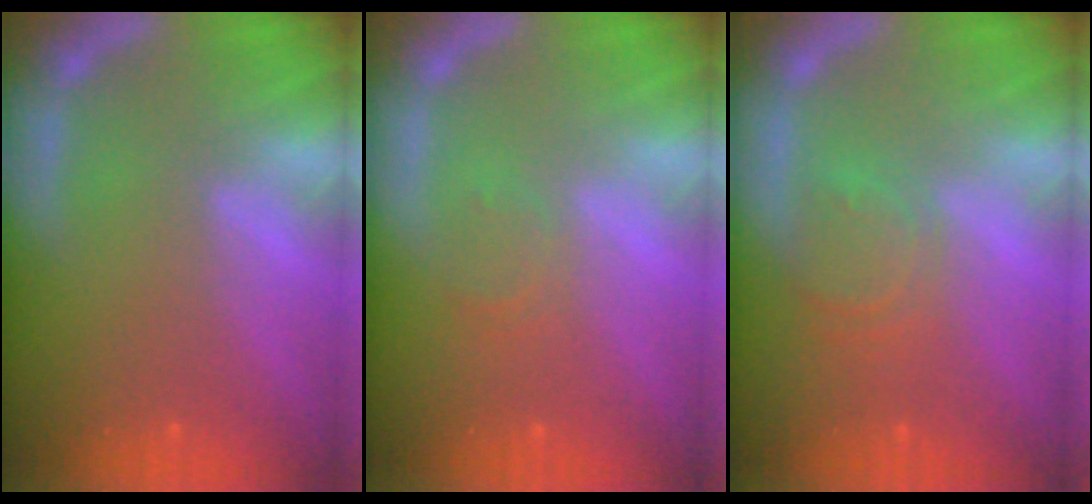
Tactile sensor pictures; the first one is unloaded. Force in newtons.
{"total": 1.5}
{"total": 3.5}